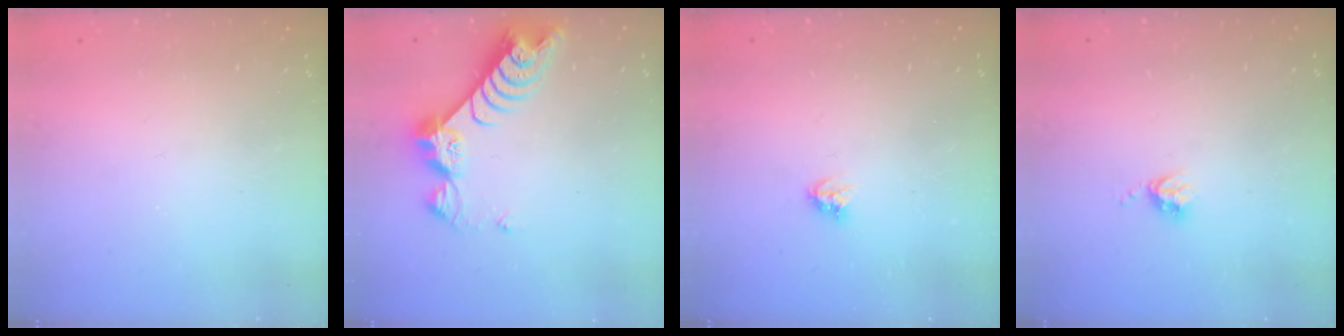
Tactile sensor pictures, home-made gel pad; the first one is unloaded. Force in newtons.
{"total": 9.7, "press": 9.7, "slide": 0.8}
{"total": 3.6, "press": 3.6, "slide": 0.5}
{"total": 3.5, "press": 3.4, "slide": 0.5}